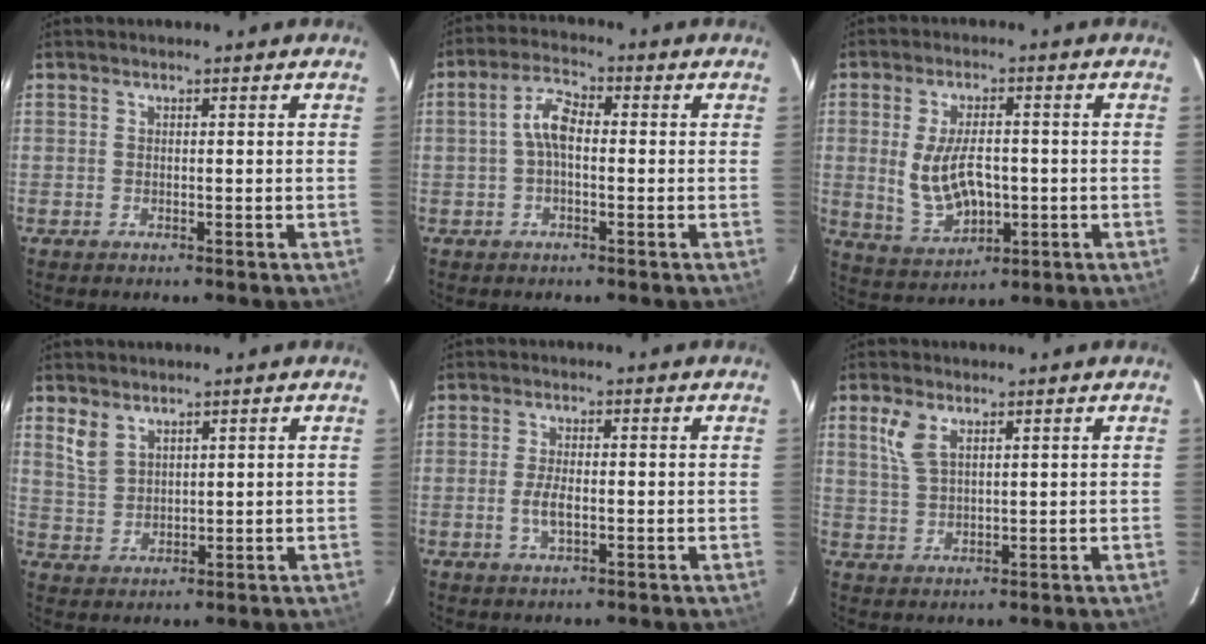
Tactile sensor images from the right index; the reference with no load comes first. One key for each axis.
{"total": 5.0, "fx": -0.4, "fy": 2.3, "fz": 4.4, "tx": -0.093, "ty": 0.019, "tz": -0.008}
{"total": 10.1, "fx": -0.9, "fy": 5.3, "fz": 8.6, "tx": -0.175, "ty": -0.008, "tz": 0.000}
{"total": 4.4, "fx": 3.0, "fy": 2.4, "fz": 2.1, "tx": -0.044, "ty": 0.003, "tz": 0.066}
{"total": 3.4, "fx": -0.9, "fy": 1.2, "fz": 3.1, "tx": -0.065, "ty": -0.004, "tz": -0.016}
{"total": 5.0, "fx": 2.5, "fy": 2.4, "fz": 3.6, "tx": -0.077, "ty": 0.007, "tz": 0.054}